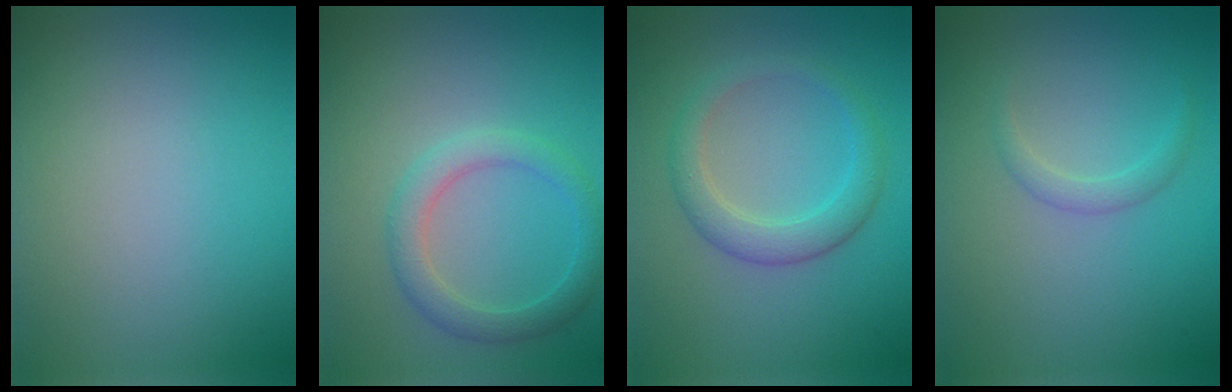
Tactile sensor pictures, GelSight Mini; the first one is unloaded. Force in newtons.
{"total": 2.8, "press": 2.8, "slide": 0.0}
{"total": 2.2, "press": 2.2, "slide": 0.2}
{"total": 1.2, "press": 1.2, "slide": 0.1}